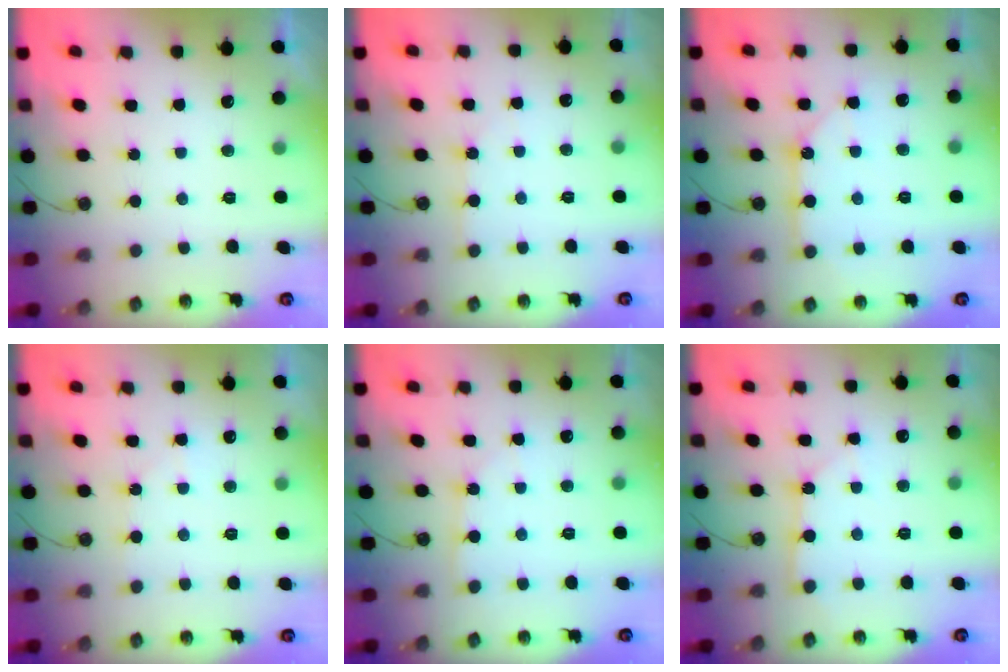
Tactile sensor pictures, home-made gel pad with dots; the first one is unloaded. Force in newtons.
{"total": 3.1, "press": 3.1, "slide": 0.4}
{"total": 10.3, "press": 10.2, "slide": 1.1}
{"total": 4.7, "press": 4.6, "slide": 0.7}
{"total": 2.6, "press": 2.6, "slide": 0.3}
{"total": 2.7, "press": 2.7, "slide": 0.3}